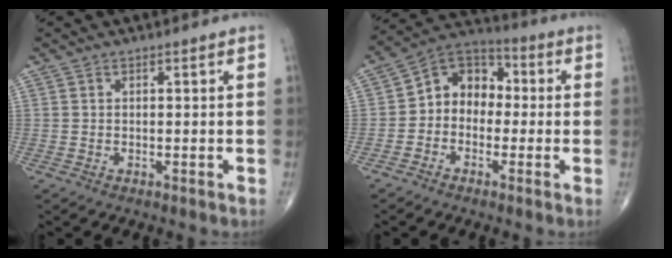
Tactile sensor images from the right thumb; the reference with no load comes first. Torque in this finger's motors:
{"motor_torque": [-0.20, 0.17, 0.19, 0.06, 0.03]}